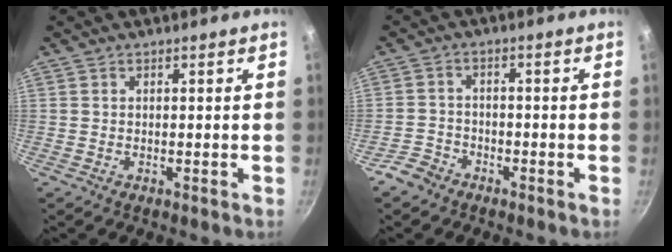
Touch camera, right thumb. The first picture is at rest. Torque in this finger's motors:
{"motor_torque": [0.21, -0.01, -0.05, 0.03, 0.02]}